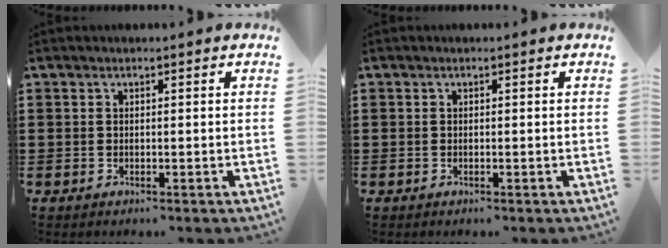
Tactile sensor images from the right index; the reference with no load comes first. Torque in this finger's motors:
{"motor_torque": [-0.07, 0.24, 0.00, -0.01]}